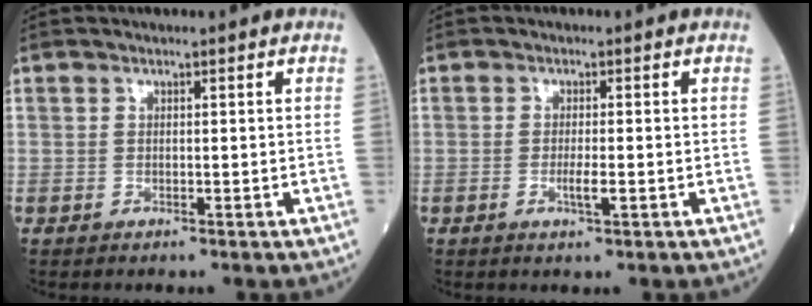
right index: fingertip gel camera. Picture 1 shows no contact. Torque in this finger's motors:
{"motor_torque": [0.37, -0.28, 0.23, 0.06]}